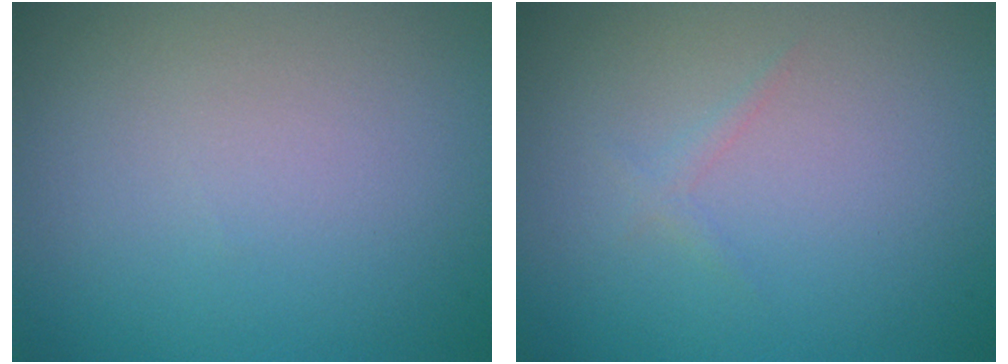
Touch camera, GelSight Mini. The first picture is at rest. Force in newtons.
{"total": 0.7, "press": 0.7, "slide": 0.0}